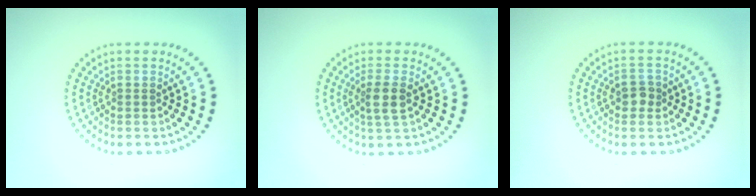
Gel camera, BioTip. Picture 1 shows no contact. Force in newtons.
{"total": 2.2, "press": 1.9, "slide": 1.1}
{"total": 1.6, "press": 1.5, "slide": 0.4}